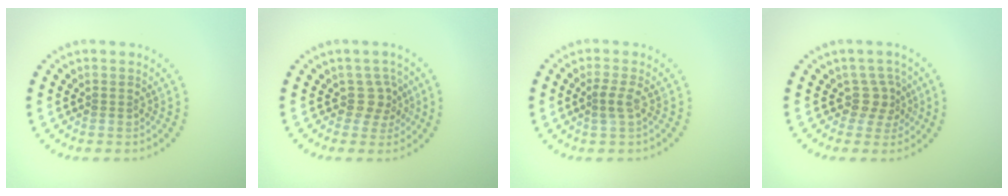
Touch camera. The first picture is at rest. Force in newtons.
{"total": 2.1, "press": 1.5, "slide": 1.4}
{"total": 1.5, "press": 1.2, "slide": 0.9}
{"total": 2.2, "press": 1.6, "slide": 1.5}